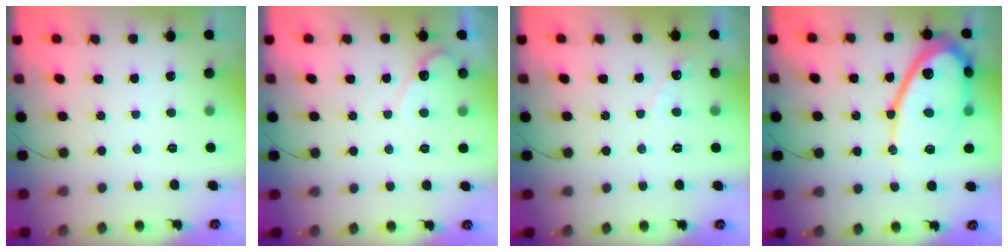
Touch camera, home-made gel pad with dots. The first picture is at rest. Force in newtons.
{"total": 3.8, "press": 3.8, "slide": 0.2}
{"total": 2.6, "press": 2.6, "slide": 0.1}
{"total": 16.3, "press": 16.2, "slide": 1.9}